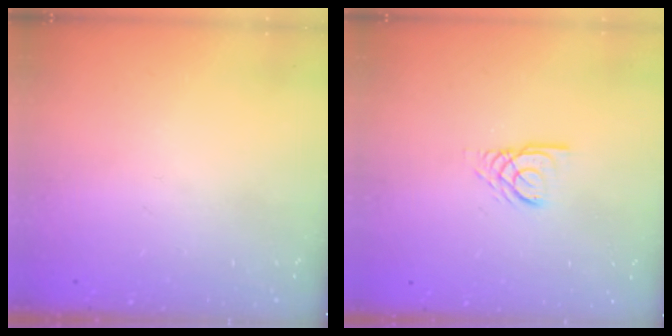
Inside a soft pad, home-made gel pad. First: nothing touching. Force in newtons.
{"total": 3.0, "press": 2.9, "slide": 0.3}